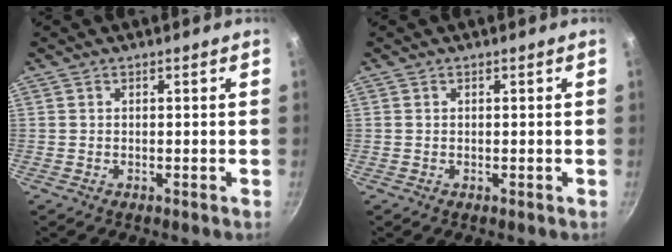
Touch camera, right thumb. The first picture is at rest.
{"total": 0.0}